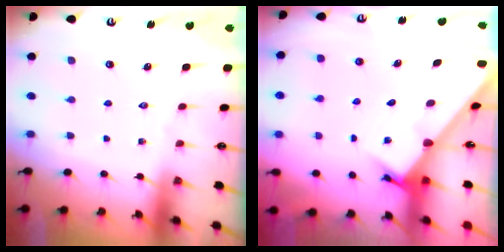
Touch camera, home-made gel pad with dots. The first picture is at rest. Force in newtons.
{"total": 2.6, "press": 2.6, "slide": 0.3}